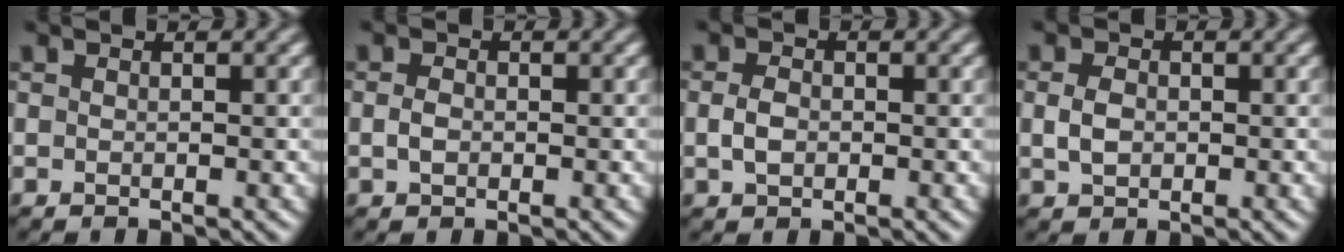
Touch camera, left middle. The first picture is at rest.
{"total": 1.3, "force": [-0.1, 0.9, 0.9], "torque": [-0.019, 0.000, -0.005]}
{"total": 2.0, "force": [-0.1, 1.4, 1.4], "torque": [-0.032, 0.000, -0.004]}
{"total": 2.1, "force": [0.0, 1.5, 1.4], "torque": [-0.033, 0.000, 0.000]}